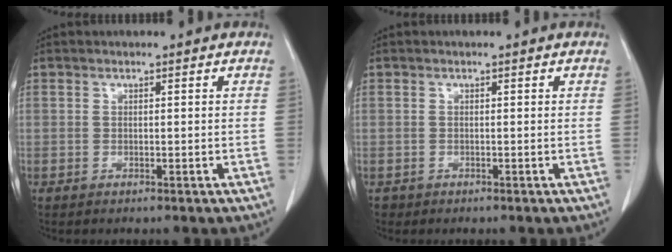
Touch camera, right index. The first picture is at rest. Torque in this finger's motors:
{"motor_torque": [-0.18, -0.04, -0.66, -0.15]}